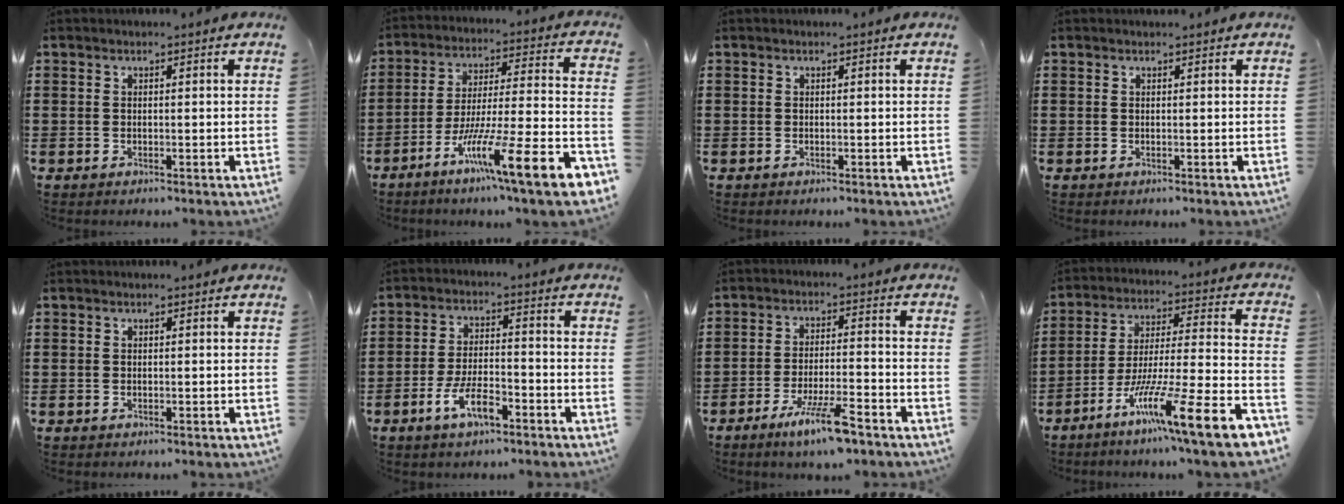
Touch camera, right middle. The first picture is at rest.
{"total": 14.5, "force": [-9.1, 1.0, 11.2], "torque": [-0.180, 0.009, -0.162]}
{"total": 0.0}
{"total": 0.0}
{"total": 0.0}
{"total": 6.7, "force": [-3.7, 2.3, 5.1], "torque": [-0.108, -0.001, -0.073]}
{"total": 7.6, "force": [-5.1, 0.9, 5.6], "torque": [-0.104, -0.006, -0.091]}
{"total": 13.5, "force": [-8.8, 0.0, 10.2], "torque": [-0.165, -0.003, -0.163]}